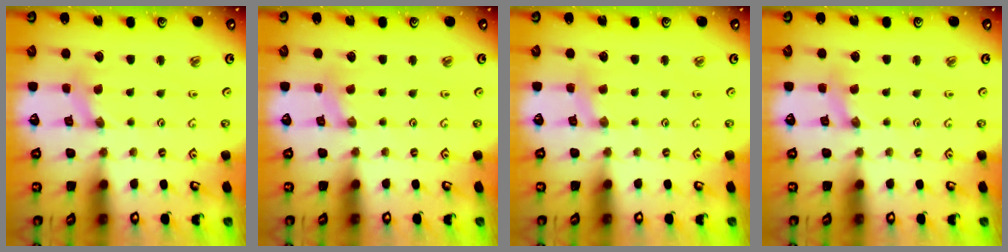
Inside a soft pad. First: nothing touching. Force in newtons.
{"total": 0.0}
{"total": 1.8, "press": 1.7, "slide": 0.4}
{"total": 1.1, "press": 1.1, "slide": 0.2}